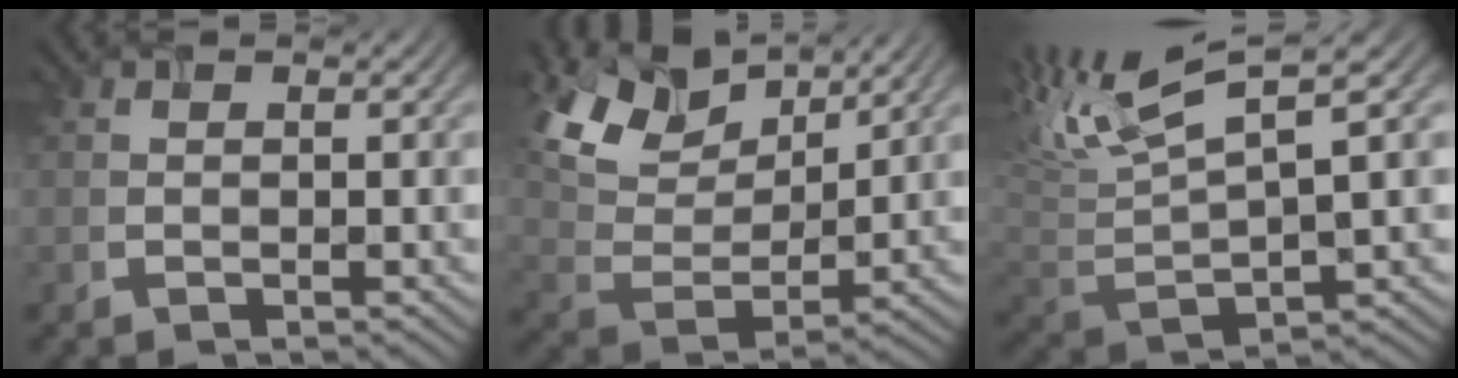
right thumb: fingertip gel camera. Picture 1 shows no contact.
{"total": 11.2, "force": [6.8, 5.9, 6.7], "torque": [-0.171, 0.021, 0.115]}
{"total": 10.7, "force": [4.1, 3.4, 9.3], "torque": [-0.218, 0.019, 0.069]}